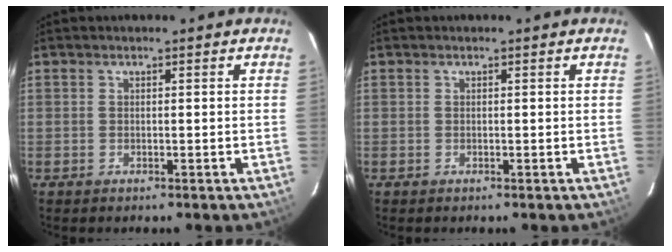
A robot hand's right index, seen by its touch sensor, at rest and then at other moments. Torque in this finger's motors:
{"motor_torque": [0.00, 0.00, 0.00, 0.00]}